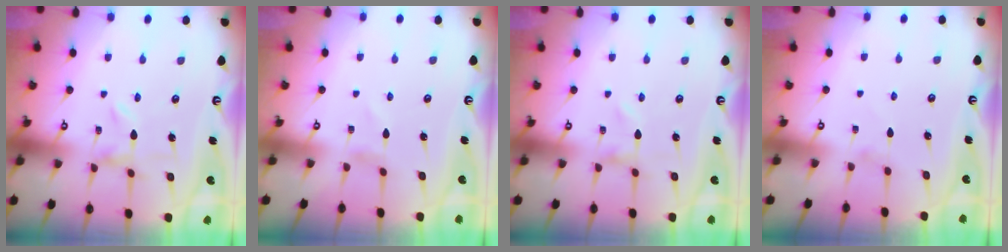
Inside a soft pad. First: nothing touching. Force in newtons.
{"total": 0.8, "press": 0.8, "slide": 0.1}
{"total": 0.0}
{"total": 0.8, "press": 0.8, "slide": 0.3}